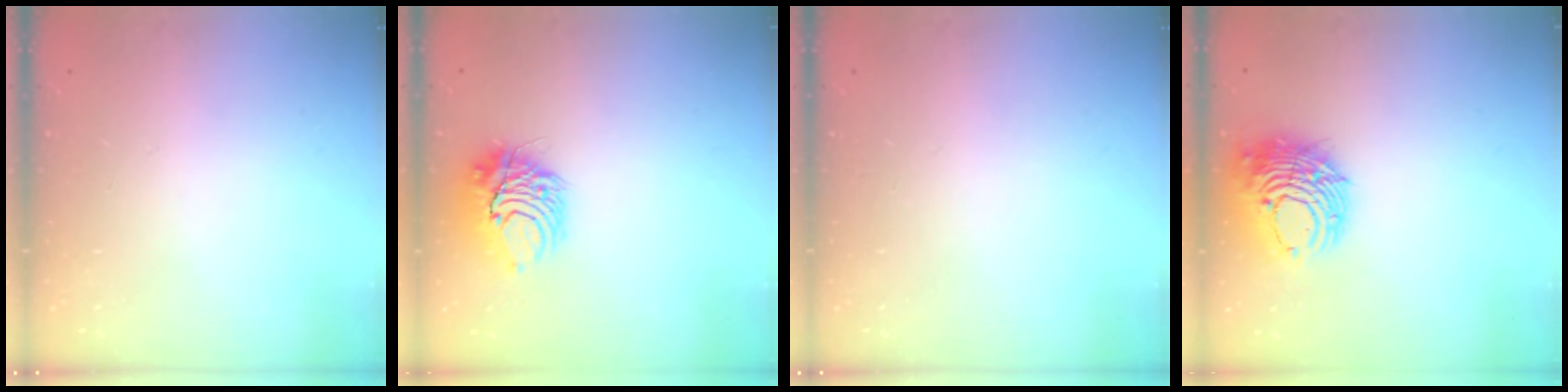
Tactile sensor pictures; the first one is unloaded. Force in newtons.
{"total": 10.1, "press": 10.1, "slide": 0.3}
{"total": 0.0}
{"total": 11.5, "press": 11.5, "slide": 1.3}